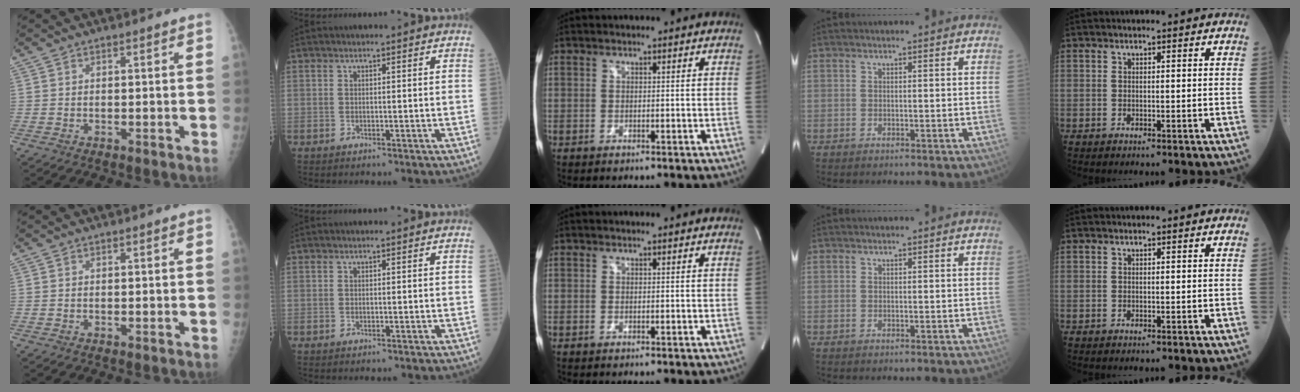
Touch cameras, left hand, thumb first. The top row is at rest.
{}